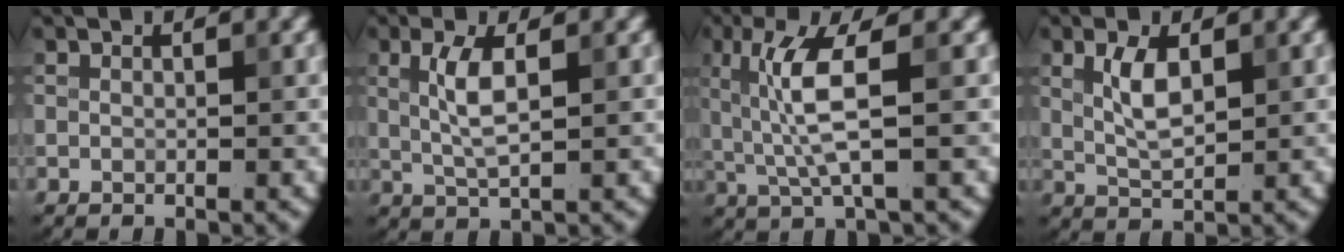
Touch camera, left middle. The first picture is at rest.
{"total": 3.2, "force": [0.7, 0.9, 3.0], "torque": [-0.066, 0.001, 0.013]}
{"total": 5.0, "force": [0.6, 0.8, 4.9], "torque": [-0.112, -0.001, 0.017]}
{"total": 3.2, "force": [0.9, 1.4, 2.8], "torque": [-0.060, 0.003, 0.019]}